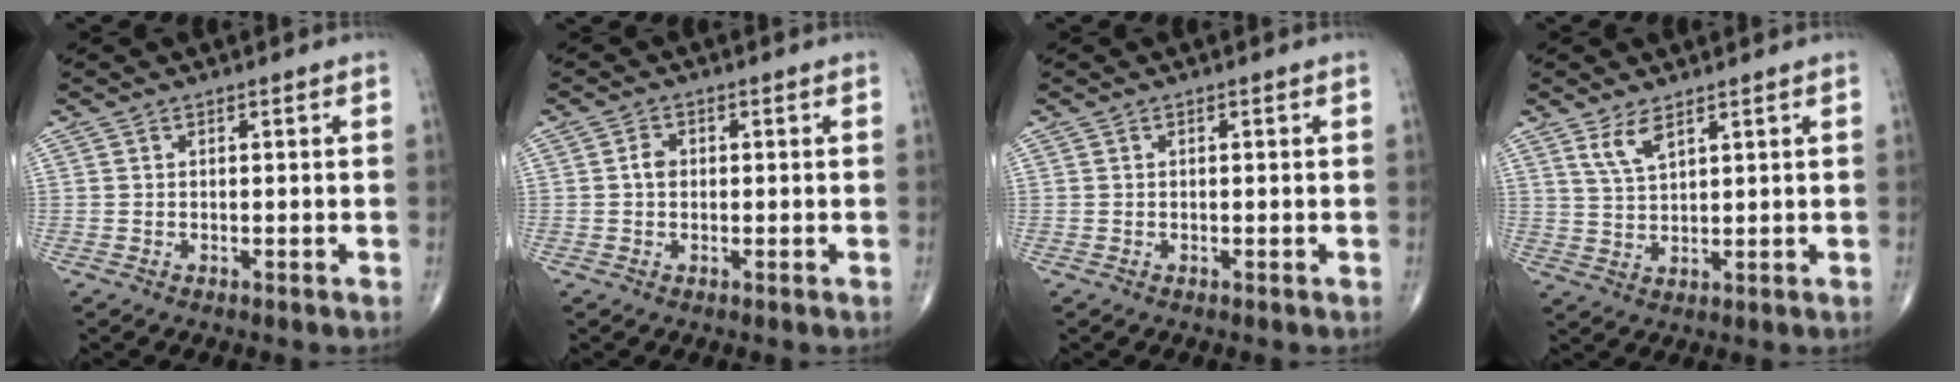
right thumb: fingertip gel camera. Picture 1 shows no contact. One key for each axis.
{"total": 2.1, "fx": 0.0, "fy": 1.6, "fz": 1.3, "tx": -0.017, "ty": 0.006, "tz": -0.003}
{"total": 0.0}
{"total": 4.4, "fx": 2.8, "fy": 1.5, "fz": 3.1, "tx": -0.060, "ty": -0.017, "tz": 0.061}